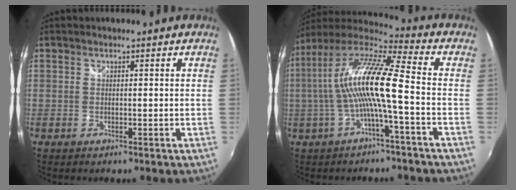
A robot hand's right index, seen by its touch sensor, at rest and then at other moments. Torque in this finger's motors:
{"motor_torque": [1.68, -0.46, 1.05, 0.21]}